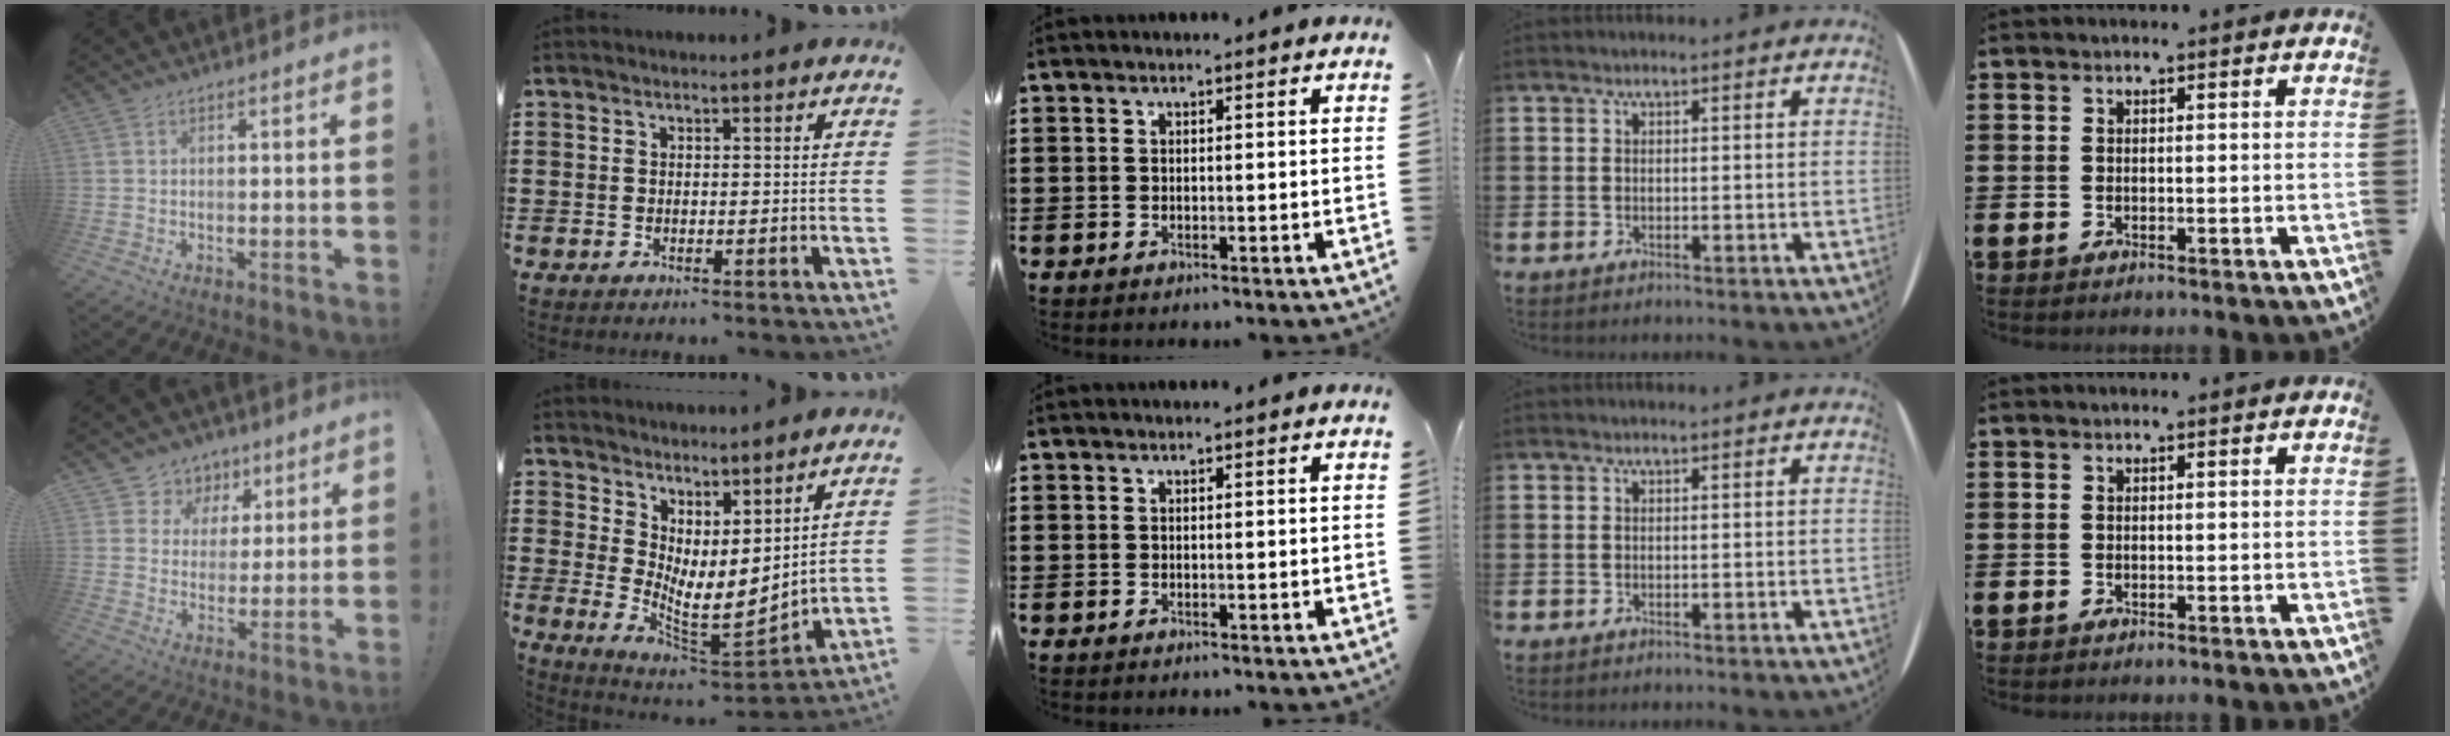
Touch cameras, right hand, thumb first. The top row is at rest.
{"thumb": {"total": 7.2, "force": [3.2, 6.4, 1.0], "torque": [-0.008, -0.030, 0.064]}, "index": {"total": 5.3, "force": [2.6, 2.6, 3.8], "torque": [-0.090, -0.035, 0.052]}}